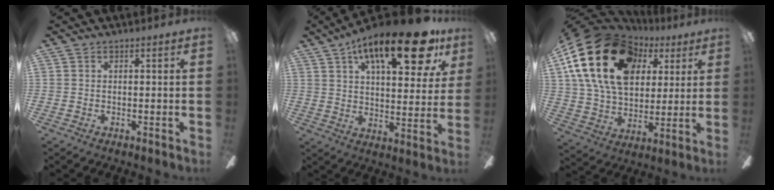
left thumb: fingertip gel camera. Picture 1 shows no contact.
{"total": 22.9, "force": [13.1, 8.3, 16.8], "torque": [-0.248, -0.058, 0.206]}
{"total": 25.0, "force": [9.7, 16.8, 15.7], "torque": [-0.309, -0.027, 0.167]}